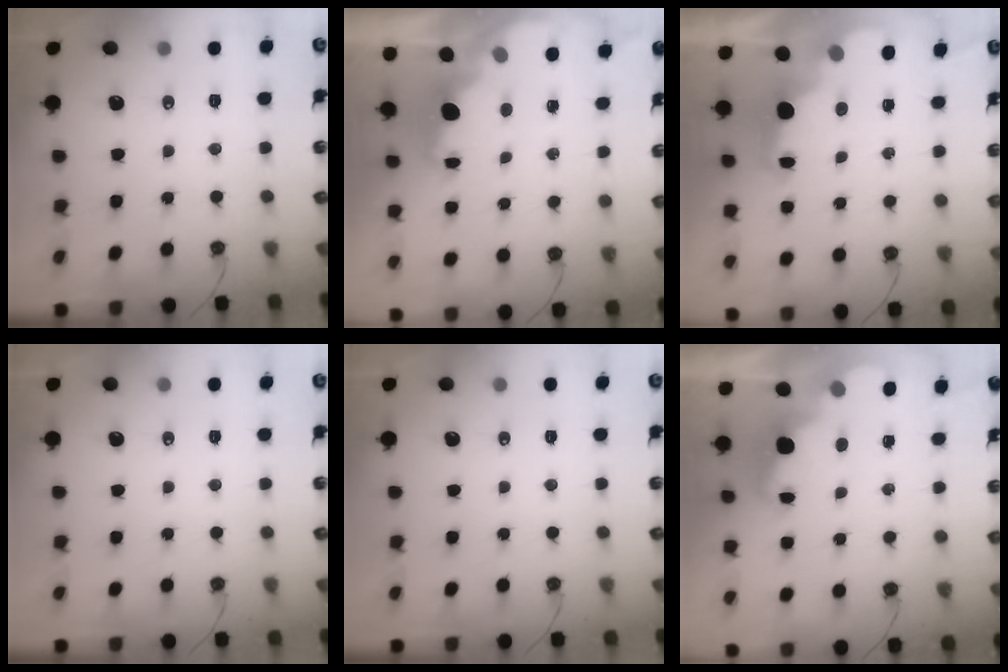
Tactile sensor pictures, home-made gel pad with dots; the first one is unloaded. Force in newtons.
{"total": 2.0, "press": 1.8, "slide": 0.7}
{"total": 2.7, "press": 2.7, "slide": 0.6}
{"total": 0.0}
{"total": 0.0}
{"total": 2.6, "press": 2.5, "slide": 0.6}